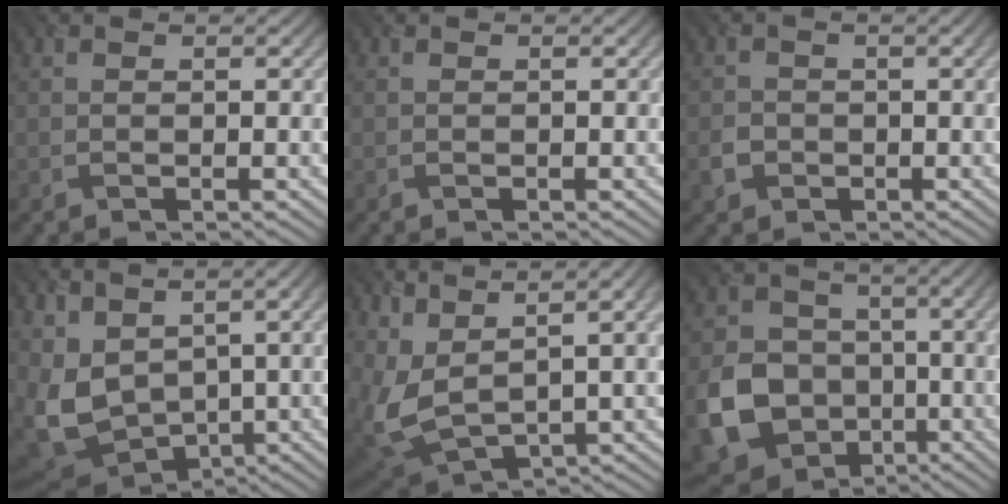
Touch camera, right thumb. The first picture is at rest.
{"total": 0.0}
{"total": 2.2, "force": [-0.9, 1.8, 1.0], "torque": [-0.023, -0.004, -0.019]}
{"total": 10.8, "force": [2.1, 6.2, 8.6], "torque": [-0.232, -0.017, 0.059]}
{"total": 12.7, "force": [4.8, 4.6, 10.8], "torque": [-0.256, -0.001, 0.109]}
{"total": 11.9, "force": [-3.0, 9.4, 6.5], "torque": [-0.160, -0.031, -0.064]}